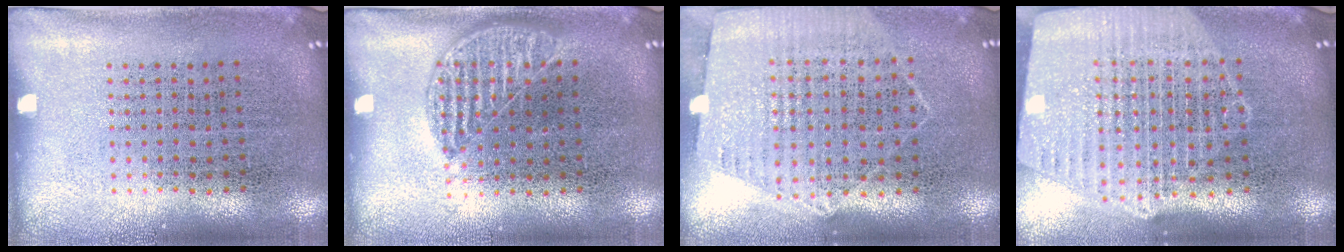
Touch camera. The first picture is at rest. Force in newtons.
{"total": 1.0, "press": 0.8, "slide": 0.4}
{"total": 1.2, "press": 1.1, "slide": 0.4}
{"total": 2.6, "press": 2.2, "slide": 1.4}